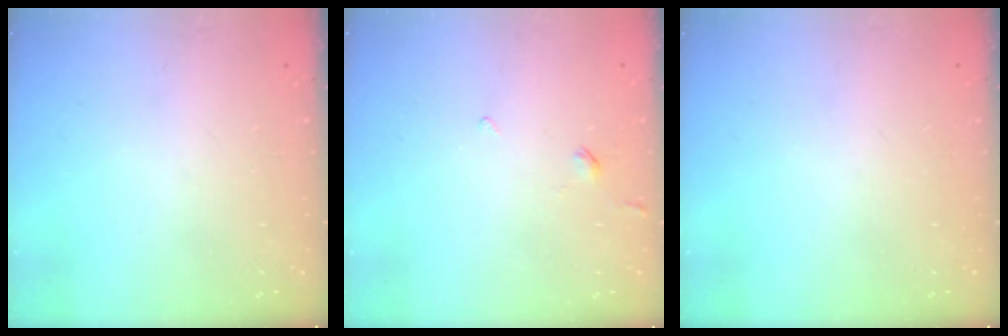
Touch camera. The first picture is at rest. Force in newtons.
{"total": 1.8, "press": 1.7, "slide": 0.5}
{"total": 0.0}